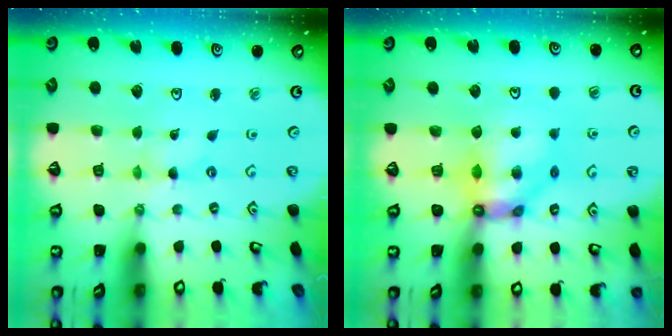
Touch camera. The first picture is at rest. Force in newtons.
{"total": 9.6, "press": 9.6, "slide": 1.0}